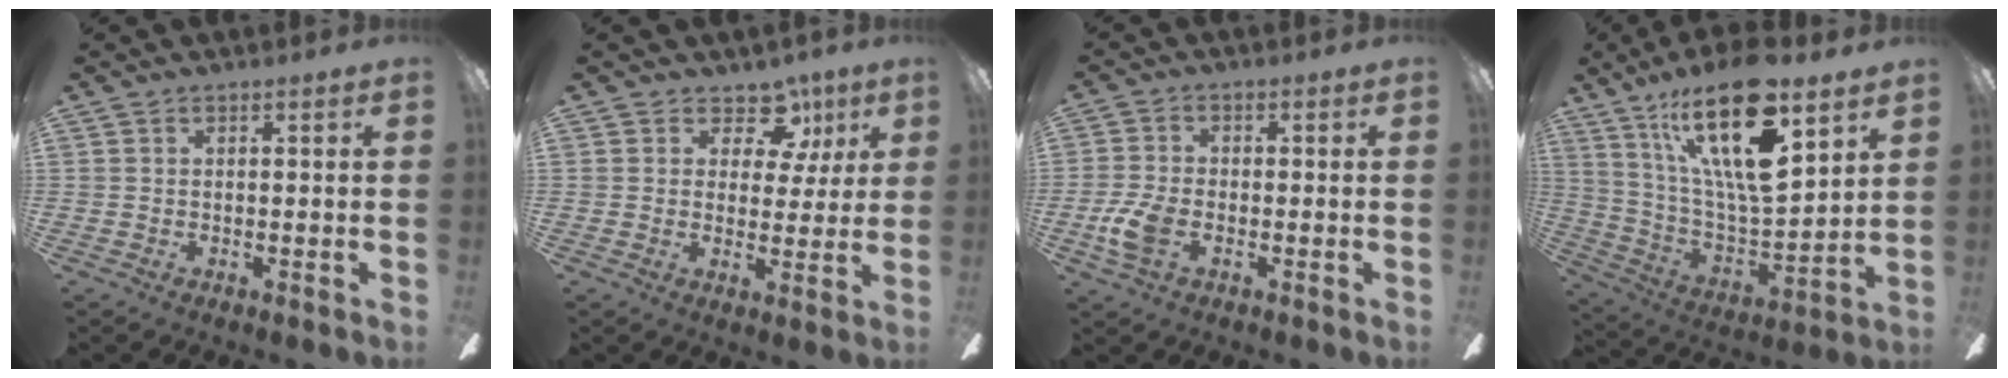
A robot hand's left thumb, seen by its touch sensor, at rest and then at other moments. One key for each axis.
{"total": 8.8, "fx": 5.0, "fy": 6.3, "fz": 3.6, "tx": -0.049, "ty": -0.024, "tz": 0.090}
{"total": 7.6, "fx": -2.5, "fy": 4.6, "fz": 5.5, "tx": -0.123, "ty": 0.005, "tz": -0.044}
{"total": 24.7, "fx": 14.5, "fy": 8.1, "fz": 18.2, "tx": -0.350, "ty": -0.084, "tz": 0.241}